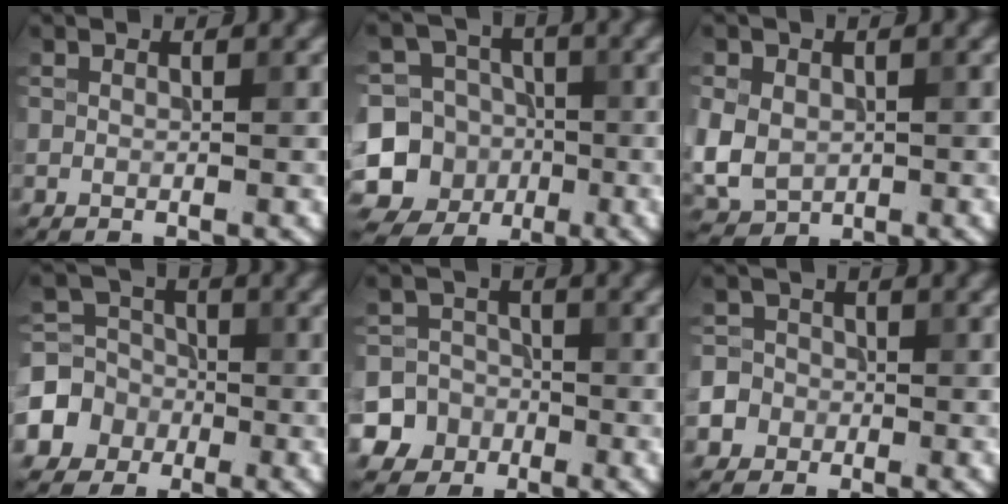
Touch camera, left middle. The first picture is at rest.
{"total": 14.4, "force": [-4.1, 13.5, 3.1], "torque": [-0.090, -0.008, -0.077]}
{"total": 6.0, "force": [-0.2, 5.1, 3.2], "torque": [-0.079, -0.001, -0.008]}
{"total": 5.2, "force": [-1.7, 4.8, 1.2], "torque": [-0.009, 0.007, -0.054]}
{"total": 8.3, "force": [-3.9, 7.3, 0.9], "torque": [-0.020, -0.014, -0.089]}
{"total": 5.9, "force": [-2.4, 5.2, 1.2], "torque": [-0.015, 0.000, -0.068]}